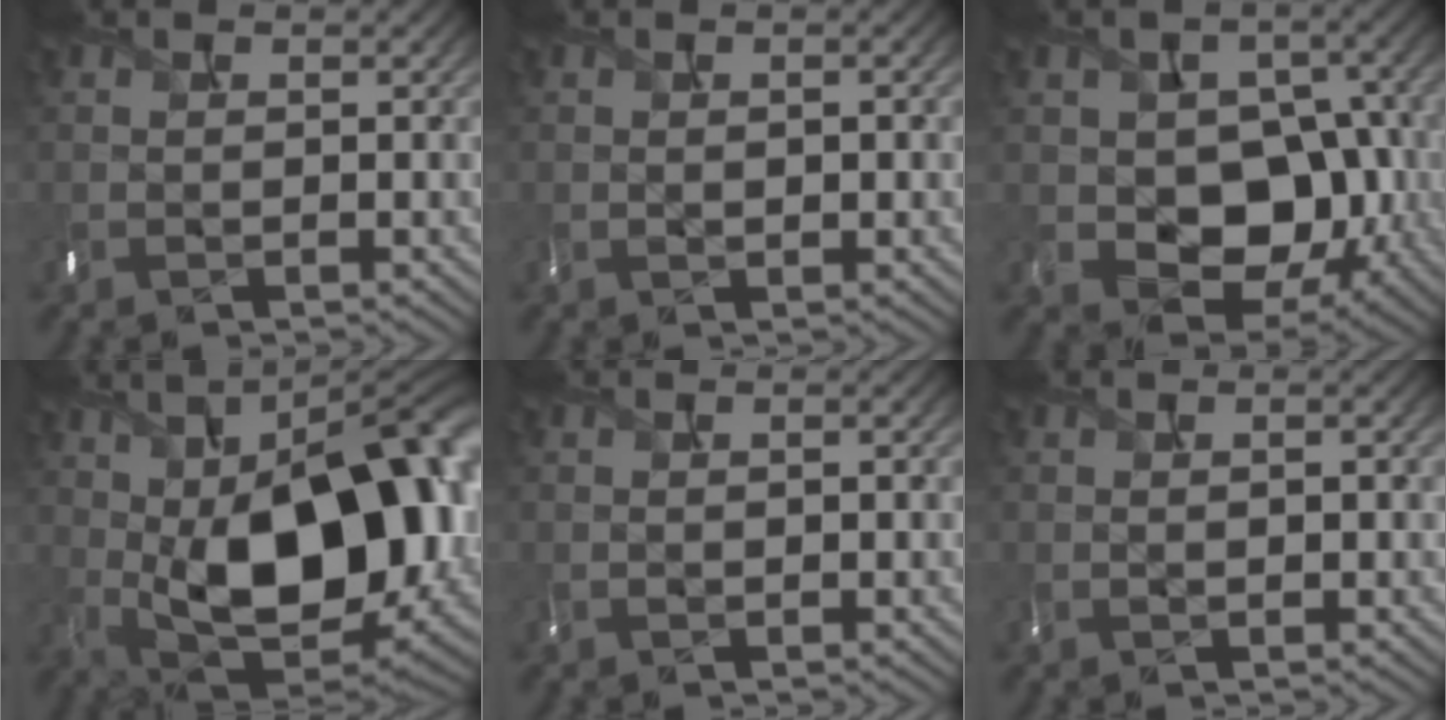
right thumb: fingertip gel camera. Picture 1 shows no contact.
{"total": 1.9, "force": [0.3, 1.1, 1.5], "torque": [-0.024, -0.001, 0.010]}
{"total": 10.2, "force": [-1.7, 7.6, 6.7], "torque": [-0.107, -0.020, -0.008]}
{"total": 20.9, "force": [1.3, 11.4, 17.5], "torque": [-0.261, -0.003, 0.011]}
{"total": 0.6, "force": [0.2, 0.3, 0.5], "torque": [-0.006, -0.006, 0.002]}
{"total": 1.6, "force": [0.3, 0.9, 1.3], "torque": [-0.017, -0.004, 0.008]}